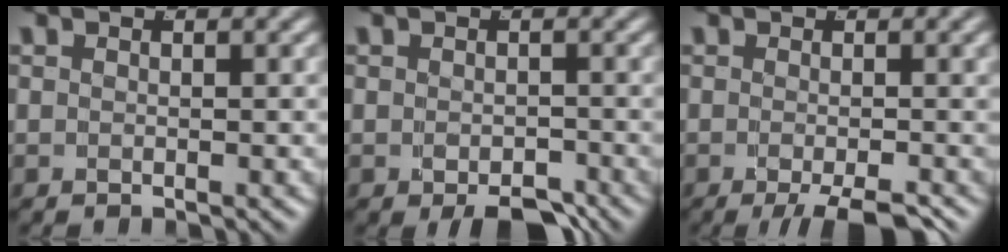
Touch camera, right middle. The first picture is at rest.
{"total": 3.3, "force": [-2.3, 1.1, 2.2], "torque": [-0.030, -0.021, -0.026]}
{"total": 5.2, "force": [-3.5, 1.0, 3.7], "torque": [-0.043, -0.017, -0.043]}